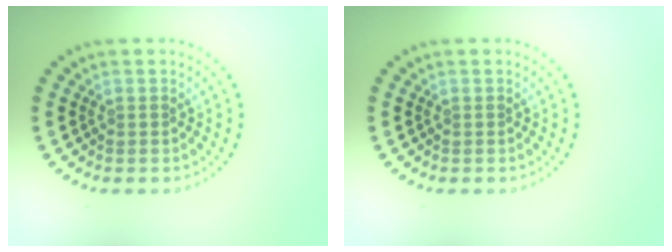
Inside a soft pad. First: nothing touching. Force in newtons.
{"total": 0.0}